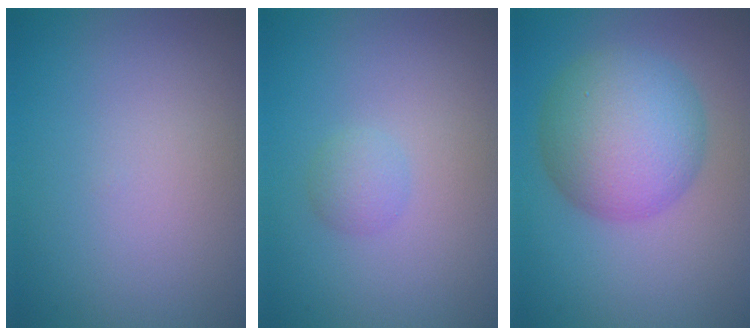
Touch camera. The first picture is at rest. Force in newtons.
{"total": 1.3, "press": 1.3, "slide": 0.0}
{"total": 8.1, "press": 8.1, "slide": 0.3}